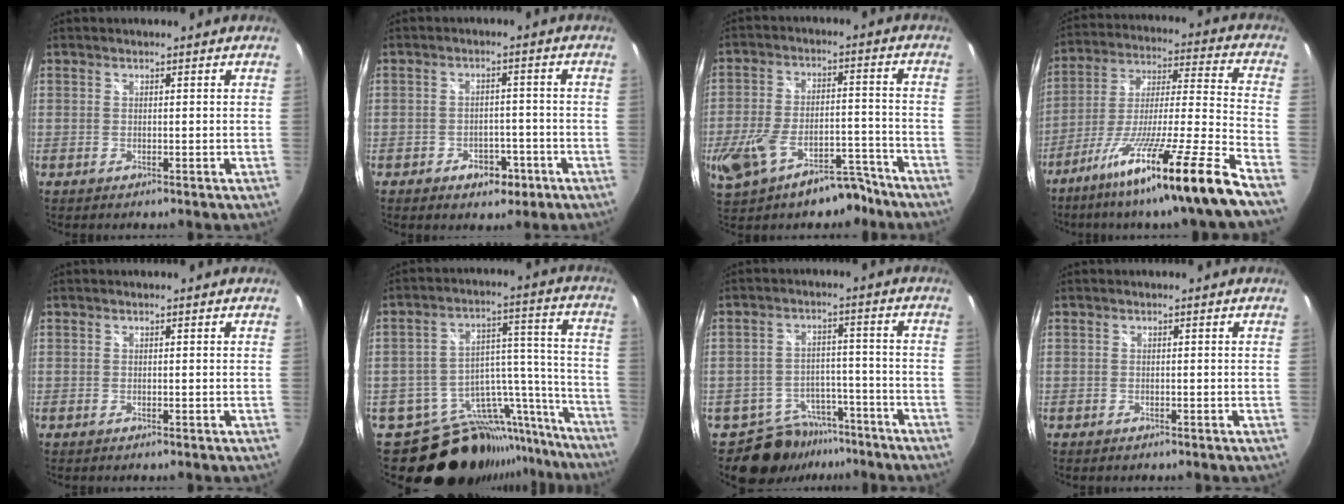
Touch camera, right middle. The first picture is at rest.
{"total": 5.4, "force": [-3.1, 3.6, 2.5], "torque": [-0.052, 0.006, -0.032]}
{"total": 14.2, "force": [-9.3, 6.7, 8.3], "torque": [-0.173, 0.000, -0.137]}
{"total": 22.7, "force": [-16.4, -2.9, 15.4], "torque": [-0.248, -0.059, -0.271]}
{"total": 0.0}
{"total": 24.0, "force": [-19.9, 10.8, 8.1], "torque": [-0.118, 0.059, -0.273]}
{"total": 9.4, "force": [-7.3, 5.9, 1.2], "torque": [-0.031, 0.023, -0.093]}
{"total": 0.6, "force": [-0.5, 0.3, 0.1], "torque": [-0.005, -0.003, -0.010]}